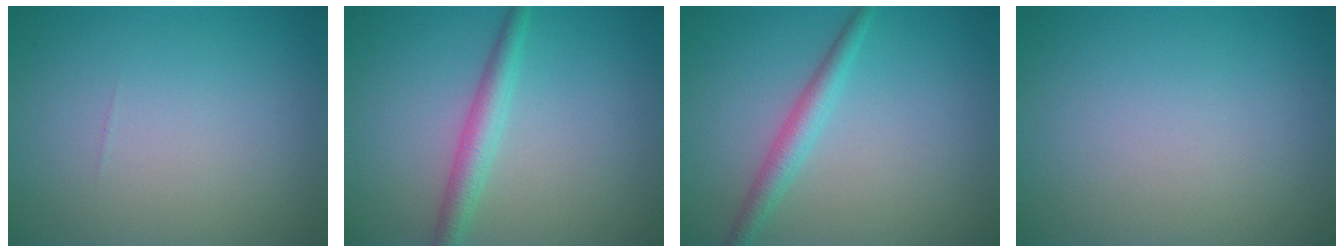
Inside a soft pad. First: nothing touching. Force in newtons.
{"total": 2.7, "press": 2.6, "slide": 0.1}
{"total": 2.4, "press": 2.4, "slide": 0.1}
{"total": 0.0}